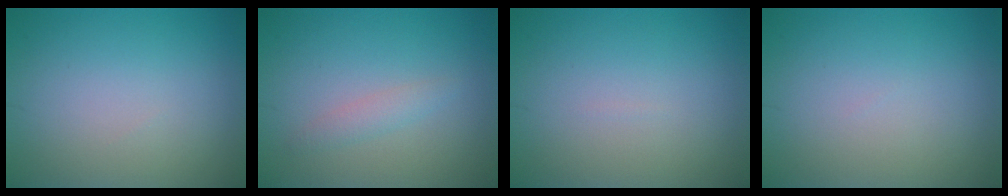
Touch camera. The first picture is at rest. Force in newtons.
{"total": 1.3, "press": 1.3, "slide": 0.0}
{"total": 0.0}
{"total": 0.0}